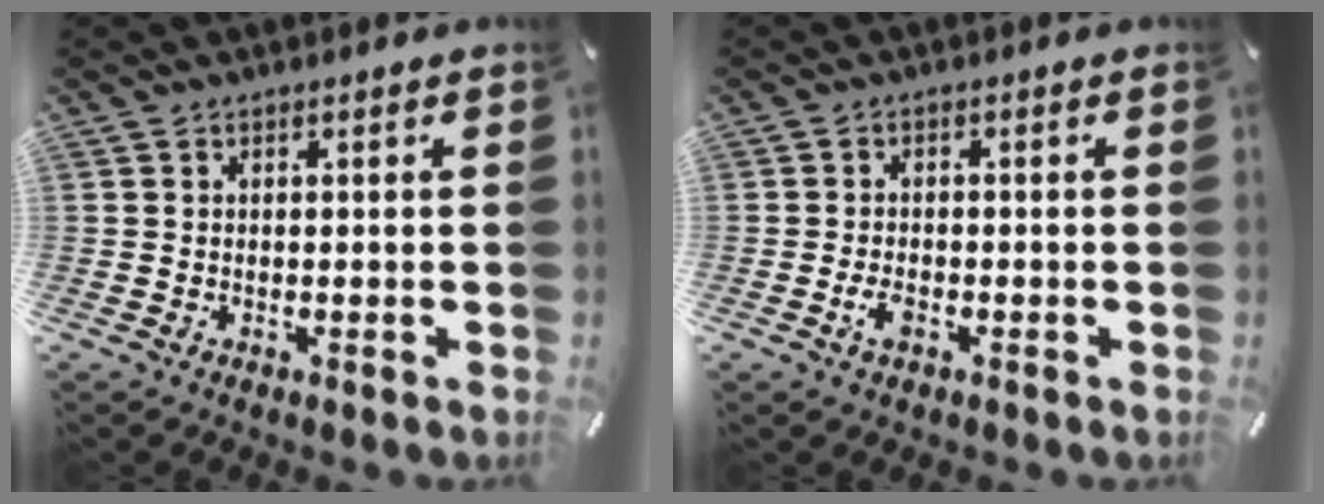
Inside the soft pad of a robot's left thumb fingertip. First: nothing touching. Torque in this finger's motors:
{"motor_torque": [-0.07, 0.07, 0.29, 0.17, 0.05]}